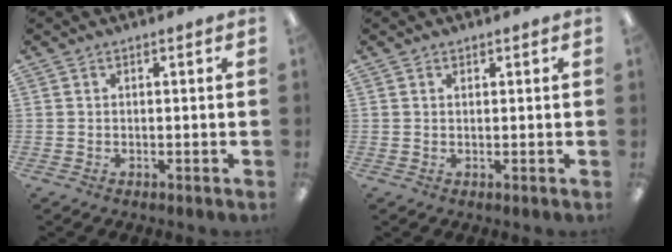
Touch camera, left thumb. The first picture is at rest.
{"total": 0.6, "force": [0.5, 0.3, 0.2], "torque": [0.003, -0.002, 0.007]}